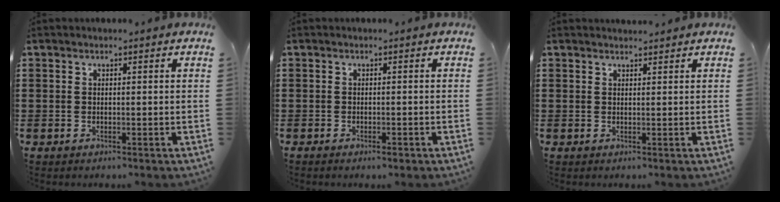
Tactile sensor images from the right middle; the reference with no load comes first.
{"total": 0.7, "force": [-0.5, 0.1, 0.5], "torque": [-0.011, -0.005, -0.009]}
{"total": 1.1, "force": [1.1, 0.1, 0.0], "torque": [0.004, -0.005, 0.019]}